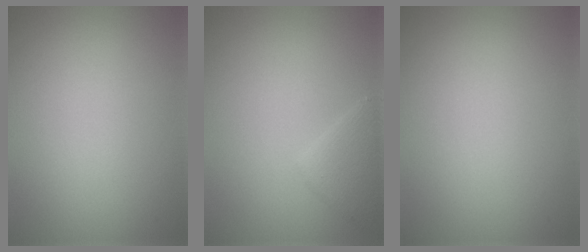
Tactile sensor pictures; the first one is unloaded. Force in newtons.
{"total": 2.2, "press": 2.2, "slide": 0.2}
{"total": 0.0}